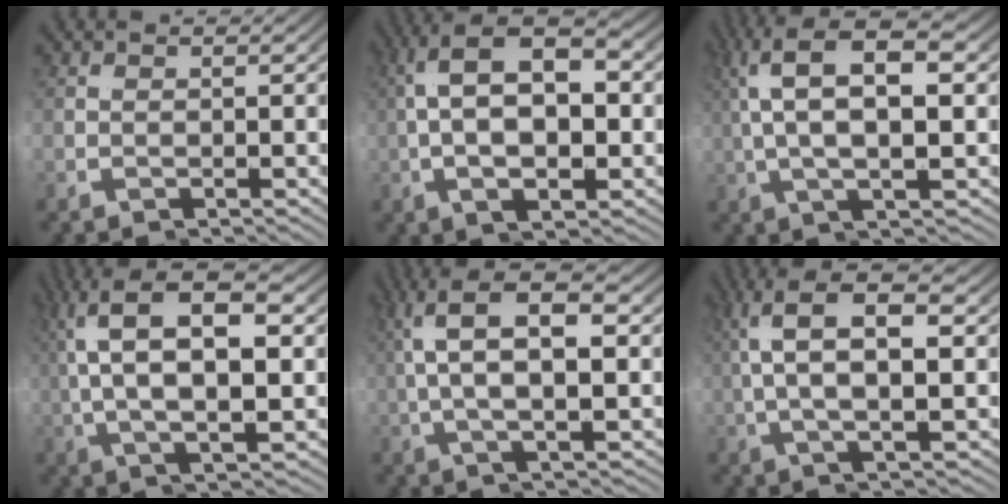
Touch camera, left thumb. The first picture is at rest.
{"total": 6.8, "force": [1.0, 2.1, 6.4], "torque": [-0.101, 0.012, 0.009]}
{"total": 6.6, "force": [3.7, -0.2, 5.5], "torque": [-0.099, 0.037, 0.044]}
{"total": 7.3, "force": [4.5, 0.1, 5.8], "torque": [-0.100, 0.045, 0.050]}
{"total": 6.3, "force": [3.2, 0.0, 5.5], "torque": [-0.101, 0.032, 0.039]}
{"total": 5.8, "force": [3.1, -0.4, 4.9], "torque": [-0.089, 0.032, 0.037]}